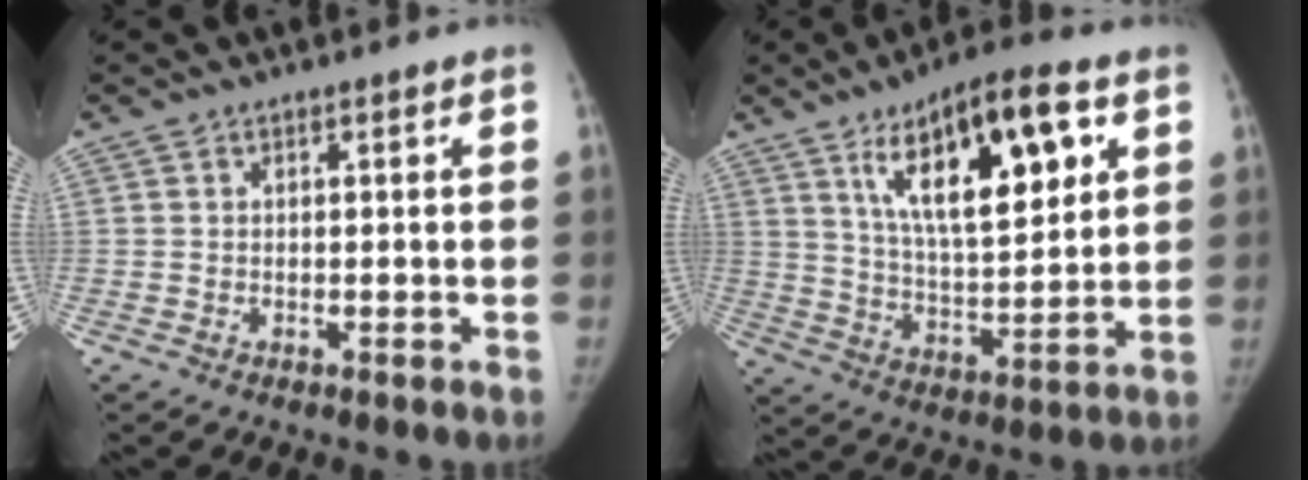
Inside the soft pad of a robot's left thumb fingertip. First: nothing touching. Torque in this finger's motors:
{"motor_torque": [0.41, 0.39, 1.52, -0.98, 0.21]}